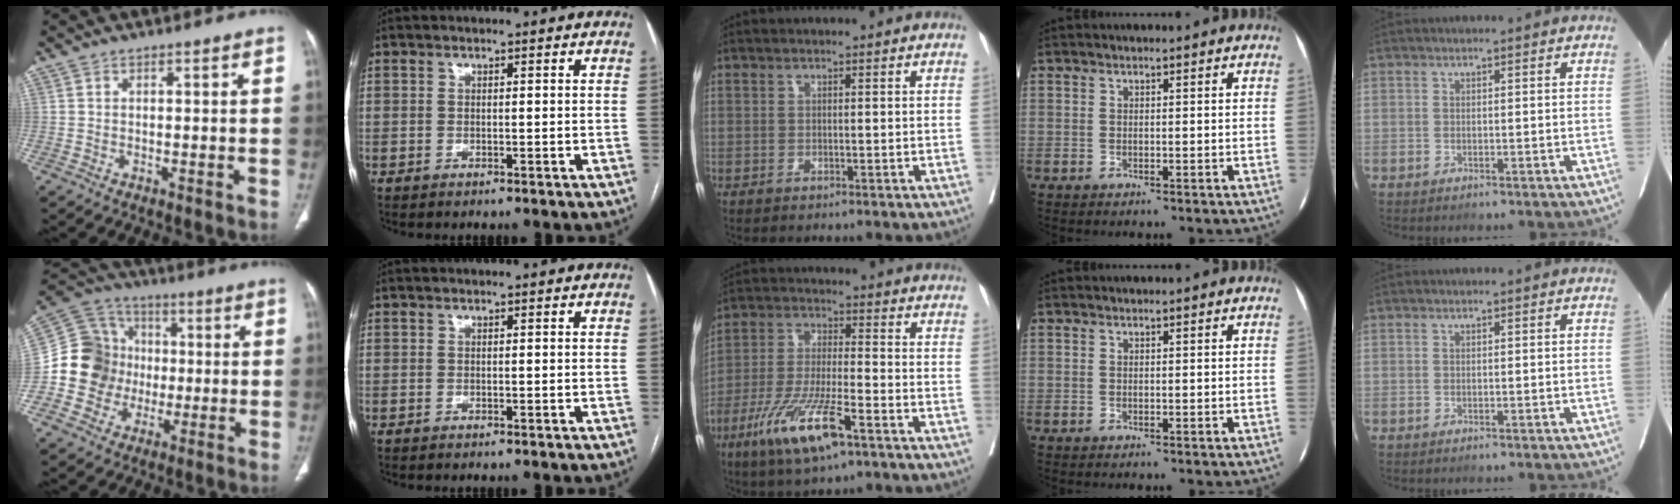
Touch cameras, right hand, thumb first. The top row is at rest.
{"thumb": {"total": 14.6, "force": [-1.5, 13.7, 4.8], "torque": [-0.056, 0.036, -0.028]}, "middle": {"total": 12.5, "force": [-6.9, 2.1, 10.2], "torque": [-0.206, -0.021, -0.125]}}